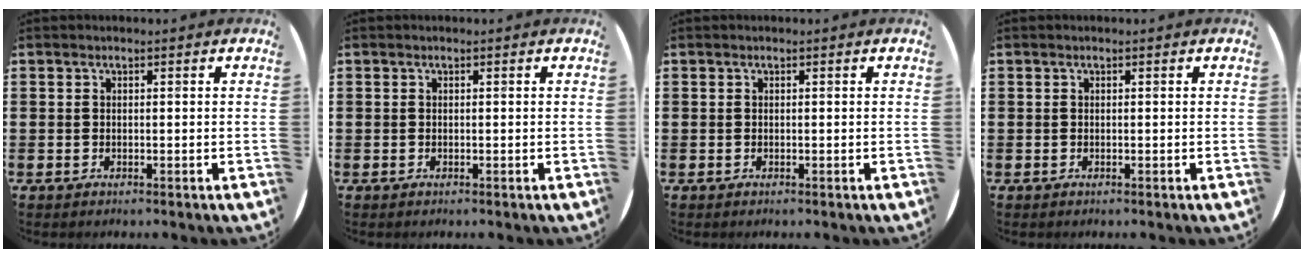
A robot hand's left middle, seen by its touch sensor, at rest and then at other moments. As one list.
[{"total": 0.0}, {"total": 0.0}, {"total": 0.0}]